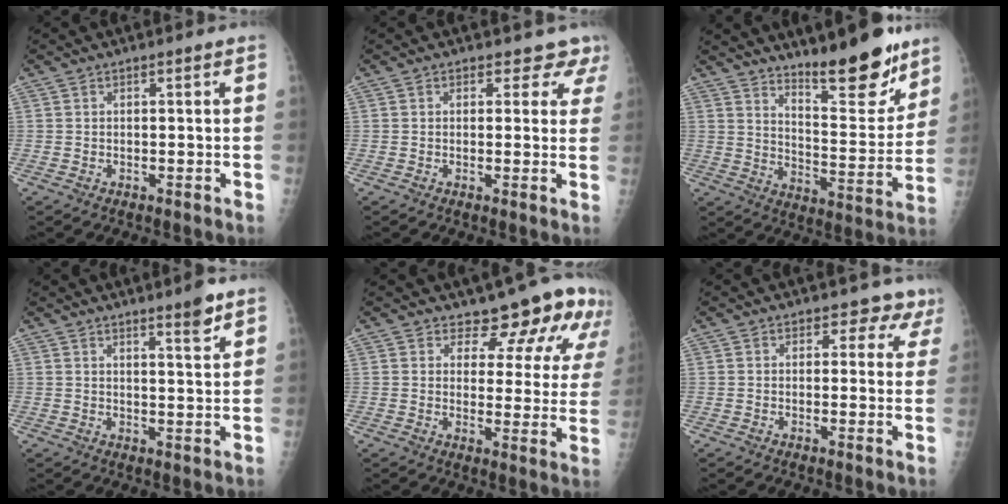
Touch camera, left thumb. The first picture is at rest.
{"total": 4.0, "force": [3.1, 2.4, 0.2], "torque": [0.033, -0.015, 0.014]}
{"total": 16.5, "force": [12.9, 4.2, 9.4], "torque": [-0.094, -0.103, 0.205]}
{"total": 4.5, "force": [3.2, 0.4, 3.1], "torque": [-0.039, -0.026, 0.048]}
{"total": 12.7, "force": [10.6, 5.5, 4.3], "torque": [-0.003, -0.067, 0.108]}
{"total": 4.8, "force": [3.7, 2.9, 0.7], "torque": [0.029, -0.018, 0.025]}